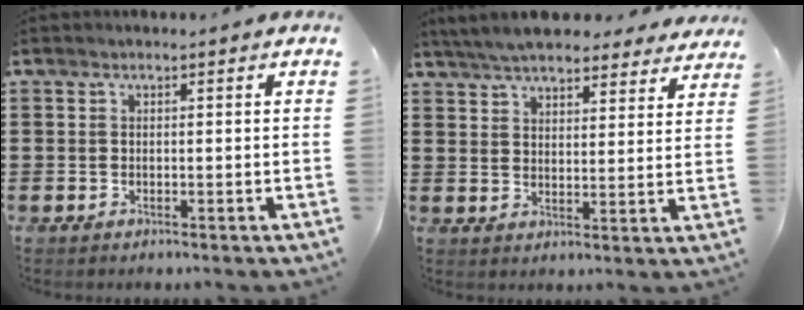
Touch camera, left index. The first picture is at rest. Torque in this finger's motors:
{"motor_torque": [1.63, -0.51, 1.05, 0.21]}